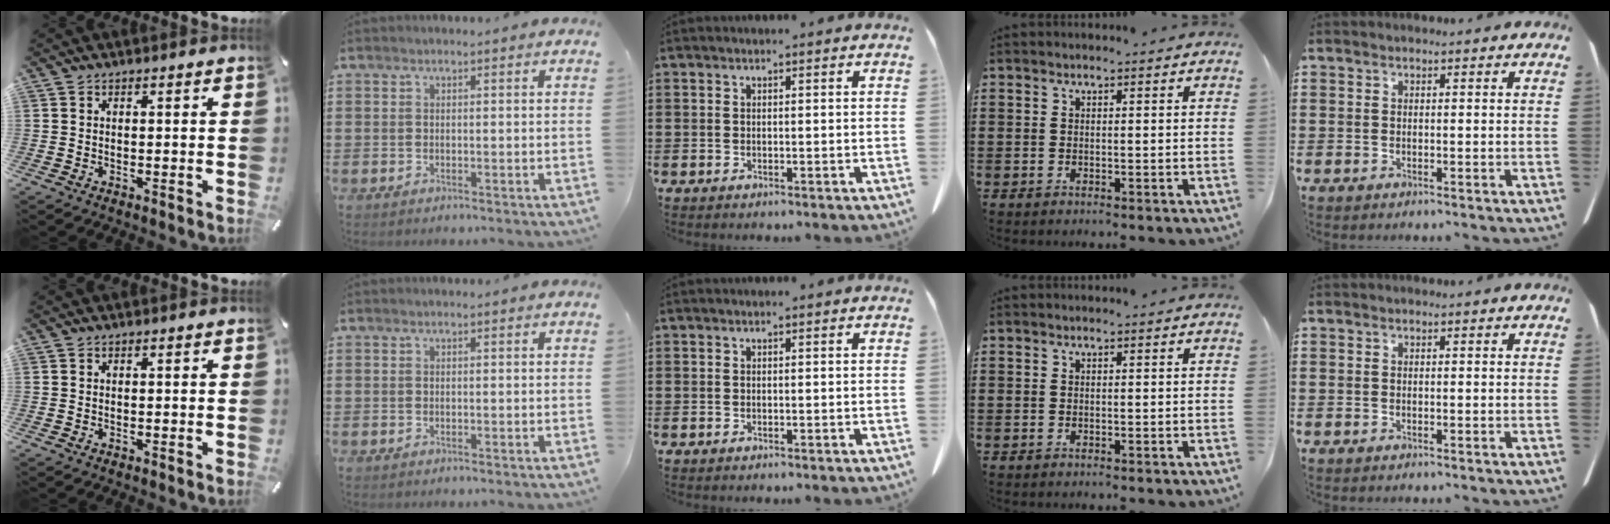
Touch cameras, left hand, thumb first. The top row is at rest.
{}